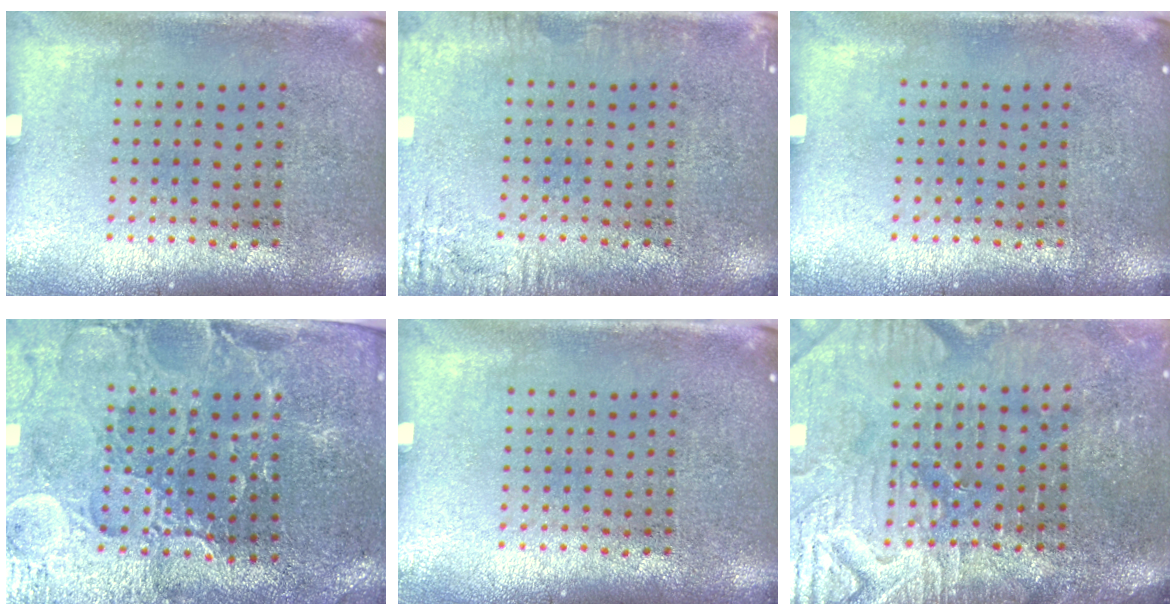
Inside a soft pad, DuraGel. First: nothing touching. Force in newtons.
{"total": 2.3, "press": 2.3, "slide": 0.3}
{"total": 0.0}
{"total": 3.3, "press": 3.2, "slide": 0.5}
{"total": 0.0}
{"total": 4.0, "press": 3.8, "slide": 1.3}